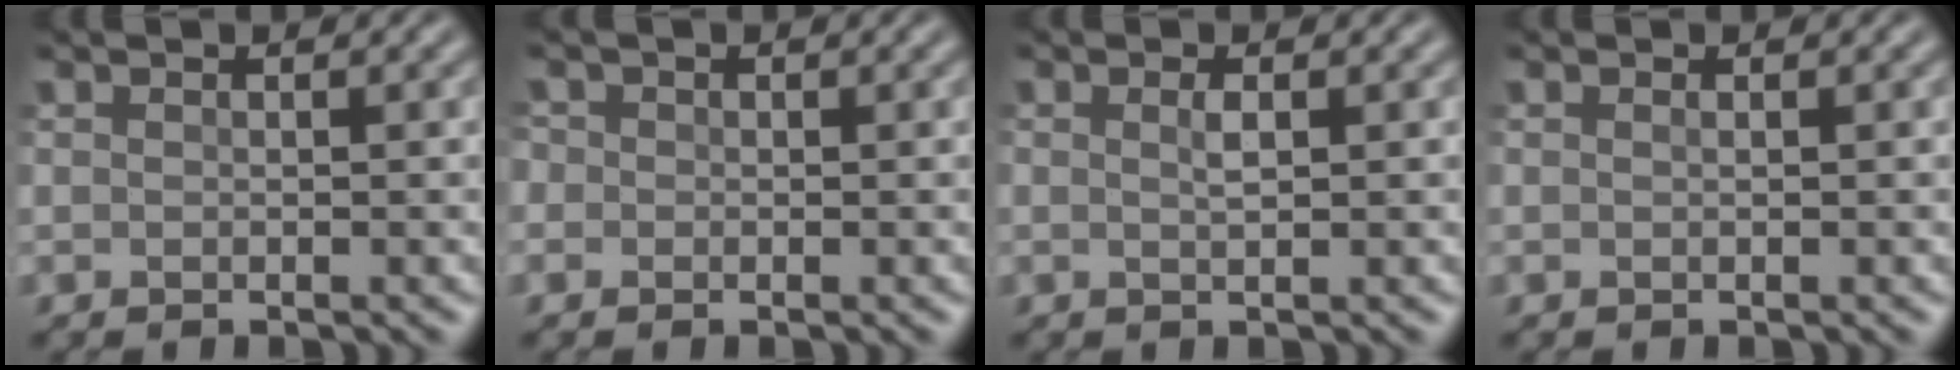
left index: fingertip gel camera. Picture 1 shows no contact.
{"total": 0.9, "force": [-0.3, 0.9, 0.0], "torque": [0.000, 0.001, -0.007]}
{"total": 0.7, "force": [-0.1, 0.2, 0.7], "torque": [-0.016, -0.001, 0.000]}
{"total": 0.0}